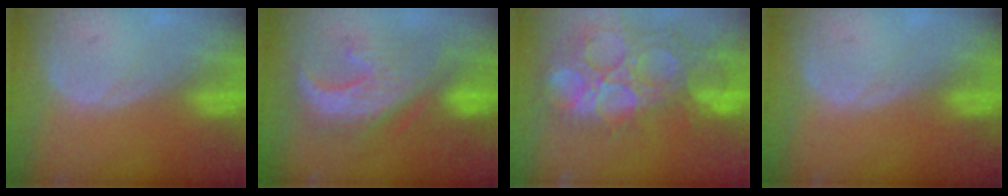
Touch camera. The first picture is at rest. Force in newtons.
{"total": 10.0, "press": 9.8, "slide": 1.9}
{"total": 15.1, "press": 12.5, "slide": 8.5}
{"total": 0.0}